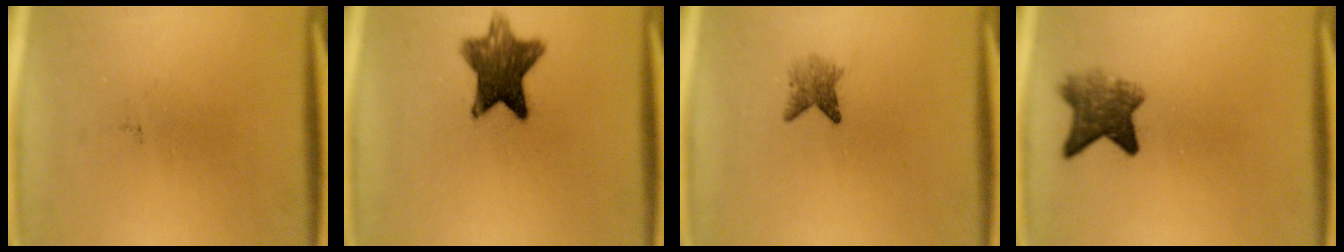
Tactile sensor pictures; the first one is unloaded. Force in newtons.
{"total": 9.9}
{"total": 2.5}
{"total": 5.7}